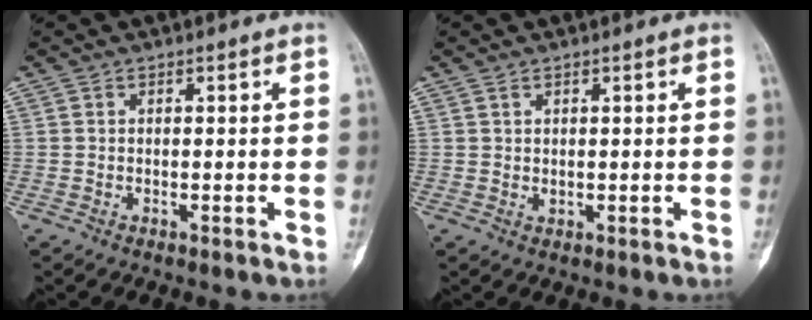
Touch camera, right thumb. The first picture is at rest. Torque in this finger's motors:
{"motor_torque": [-0.47, 0.48, -0.03, -0.07, -0.02]}